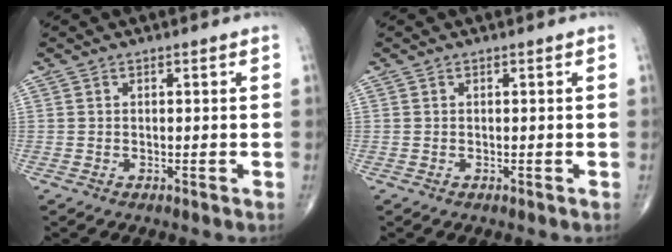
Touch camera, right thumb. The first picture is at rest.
{"total": 0.0}